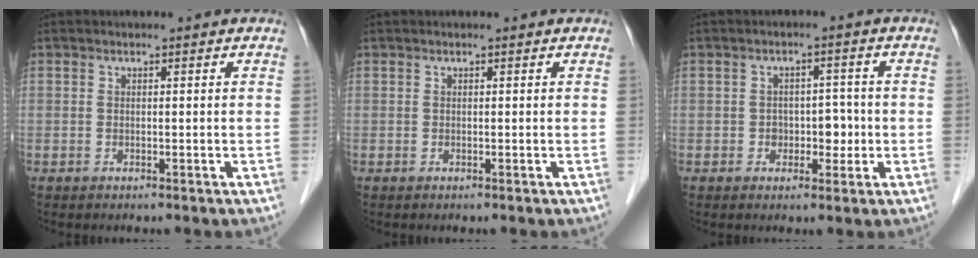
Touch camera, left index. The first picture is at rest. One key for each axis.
{"total": 0.0}
{"total": 3.7, "fx": -0.8, "fy": 2.6, "fz": 2.6, "tx": -0.031, "ty": 0.013, "tz": -0.007}